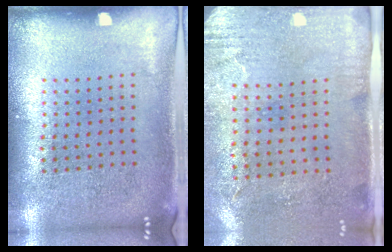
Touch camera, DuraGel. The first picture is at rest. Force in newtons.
{"total": 3.0, "press": 2.4, "slide": 1.8}